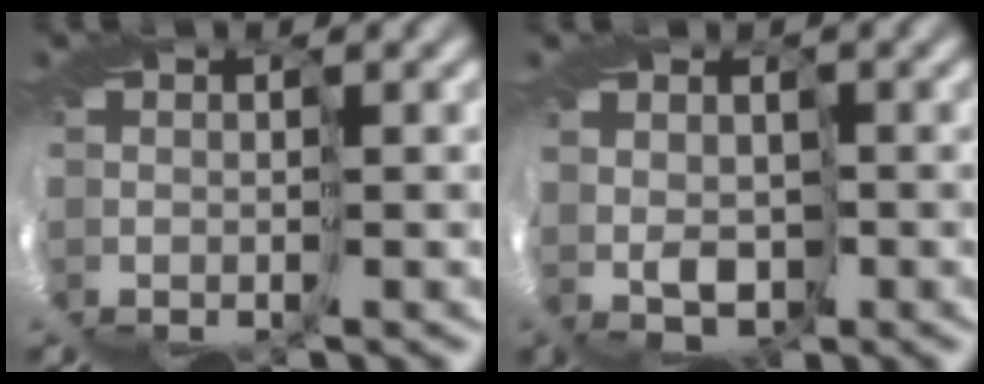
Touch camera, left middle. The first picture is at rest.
{"total": 2.0, "force": [1.8, 0.8, 0.2], "torque": [-0.012, 0.002, 0.027]}